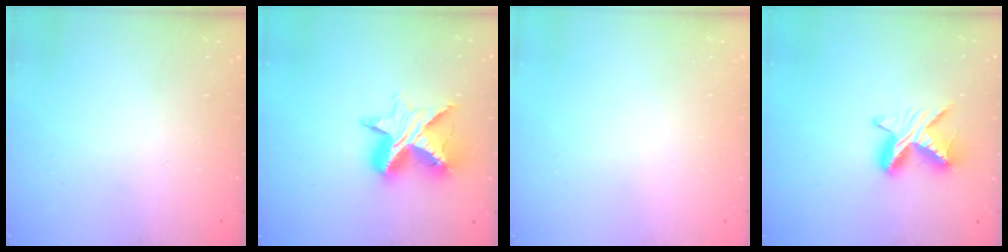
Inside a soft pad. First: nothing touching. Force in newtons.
{"total": 13.1, "press": 13.1, "slide": 0.8}
{"total": 0.0}
{"total": 9.0, "press": 9.0, "slide": 0.2}